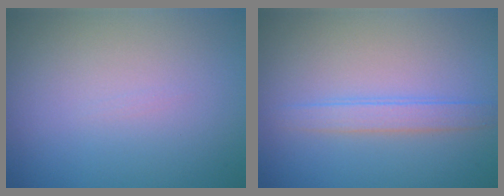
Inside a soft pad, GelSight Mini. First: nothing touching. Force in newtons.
{"total": 1.9, "press": 1.9, "slide": 0.0}